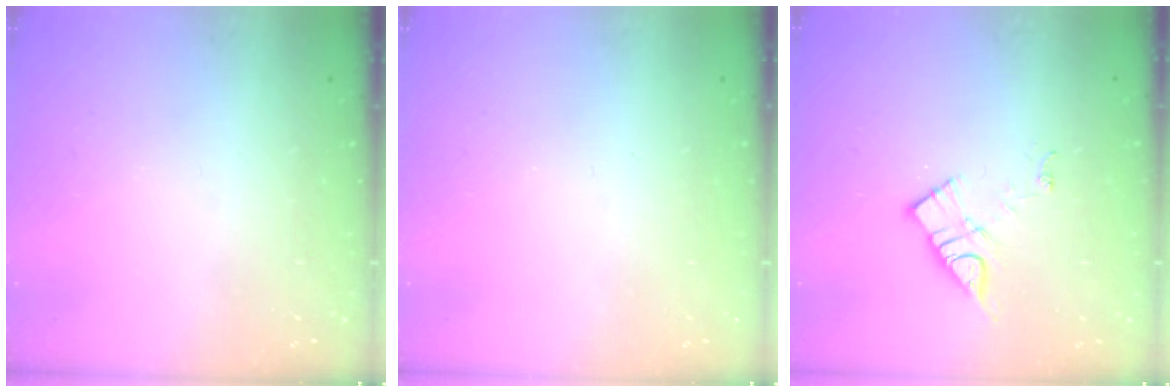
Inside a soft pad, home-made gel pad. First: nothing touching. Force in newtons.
{"total": 0.0}
{"total": 9.4, "press": 9.4, "slide": 0.5}